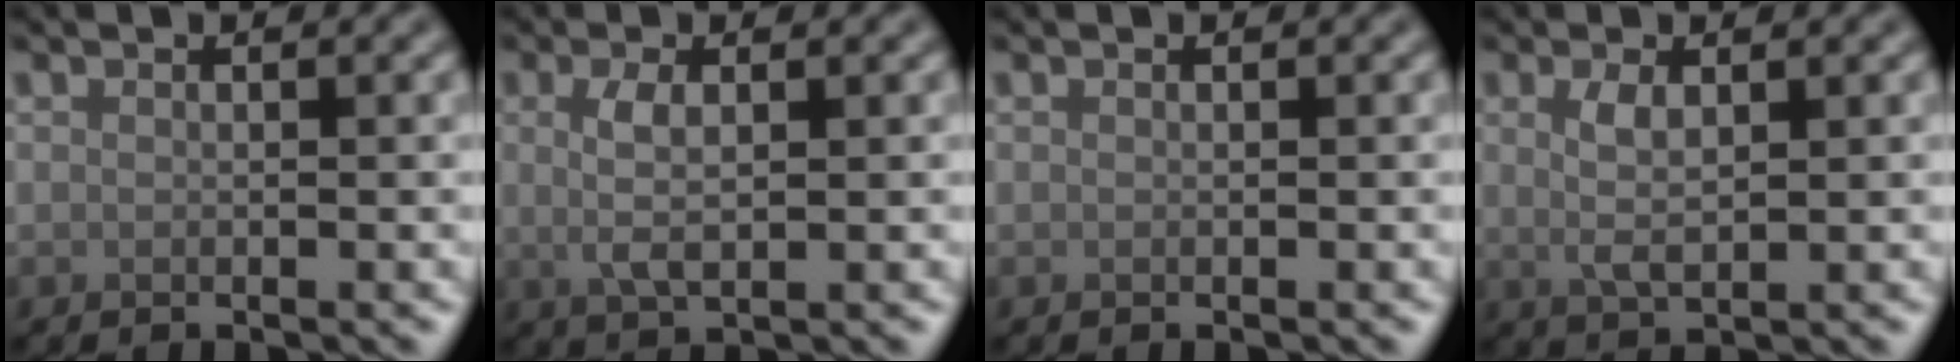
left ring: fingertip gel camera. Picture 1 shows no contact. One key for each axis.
{"total": 2.8, "fx": 0.4, "fy": 1.0, "fz": 2.5, "tx": -0.057, "ty": -0.001, "tz": 0.007}
{"total": 0.0}
{"total": 2.4, "fx": 0.6, "fy": 0.9, "fz": 2.2, "tx": -0.047, "ty": -0.002, "tz": 0.015}